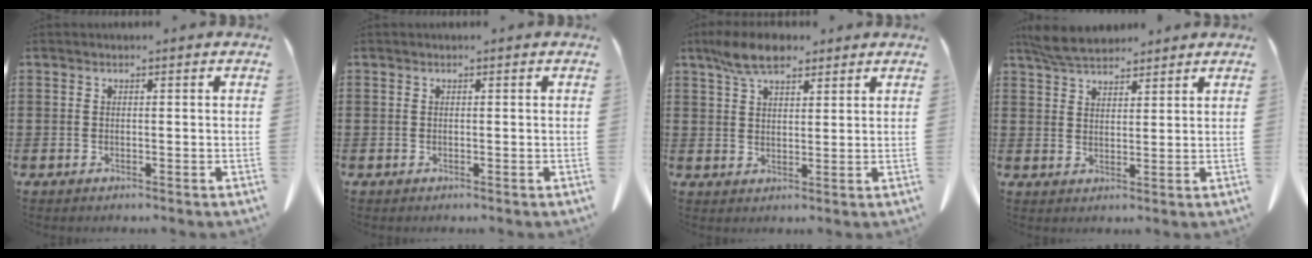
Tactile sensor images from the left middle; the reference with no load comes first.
{"total": 0.0}
{"total": 6.8, "force": [5.0, 2.5, 3.9], "torque": [-0.090, 0.000, 0.094]}
{"total": 5.4, "force": [4.9, 1.4, 1.8], "torque": [-0.050, -0.010, 0.093]}